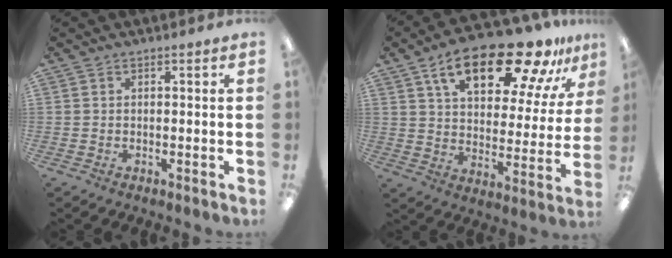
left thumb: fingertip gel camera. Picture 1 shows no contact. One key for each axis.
{"total": 22.7, "fx": 14.5, "fy": 9.3, "fz": 14.9, "tx": -0.232, "ty": -0.072, "tz": 0.238}